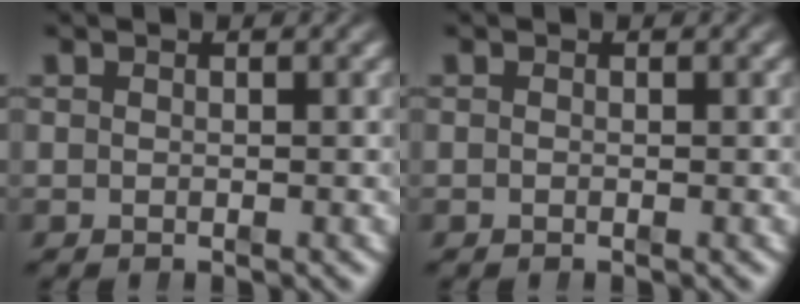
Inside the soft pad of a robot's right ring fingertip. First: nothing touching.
{"total": 0.0}